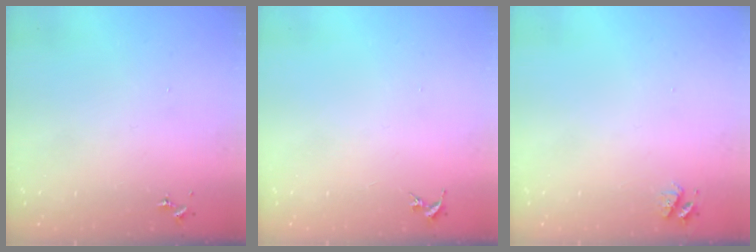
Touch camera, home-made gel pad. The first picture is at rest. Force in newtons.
{"total": 0.0}
{"total": 4.7, "press": 4.7, "slide": 0.7}